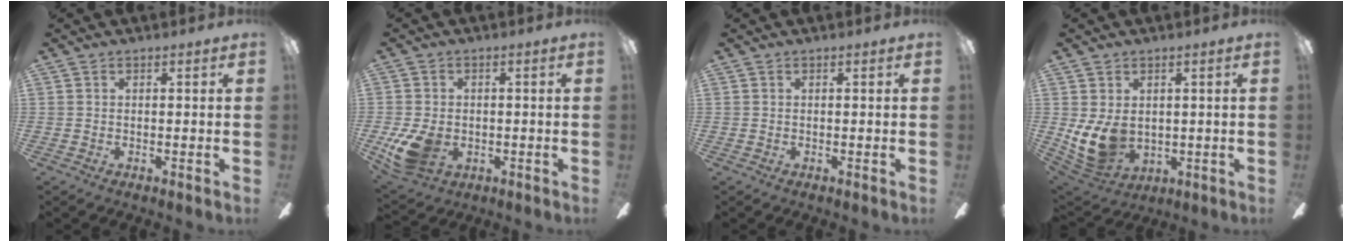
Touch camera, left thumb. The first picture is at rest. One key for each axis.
{"total": 9.6, "fx": -2.3, "fy": 7.0, "fz": 6.2, "tx": -0.129, "ty": 0.000, "tz": -0.040}
{"total": 0.0}
{"total": 10.7, "fx": 0.5, "fy": 7.9, "fz": 7.1, "tx": -0.161, "ty": -0.011, "tz": 0.011}